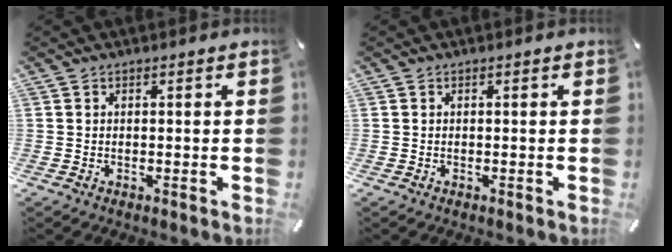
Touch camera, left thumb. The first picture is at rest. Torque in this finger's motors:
{"motor_torque": [-0.13, 0.03, 0.01, 0.07, 0.00]}